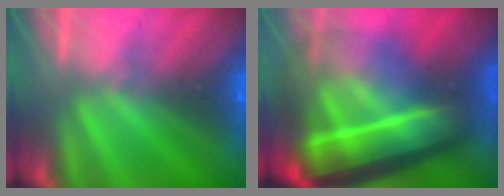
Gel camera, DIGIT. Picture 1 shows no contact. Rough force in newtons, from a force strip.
{"total": 7.8}